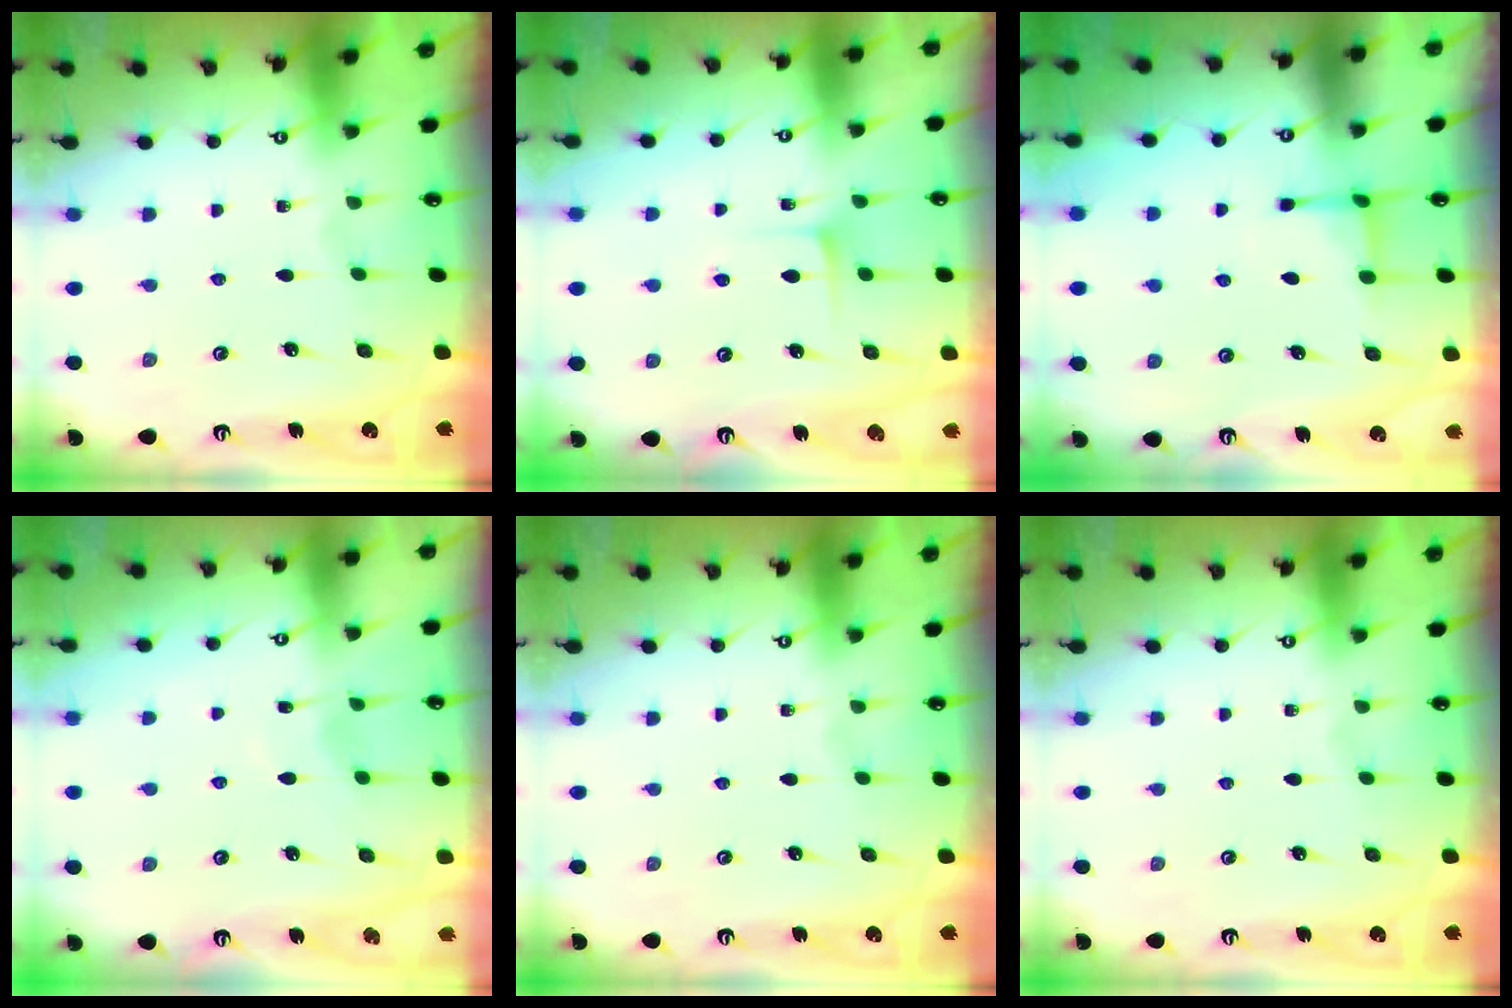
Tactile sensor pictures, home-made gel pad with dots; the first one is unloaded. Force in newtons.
{"total": 4.9, "press": 4.9, "slide": 0.6}
{"total": 2.8, "press": 2.7, "slide": 0.6}
{"total": 3.9, "press": 3.9, "slide": 0.5}
{"total": 0.0}
{"total": 0.0}